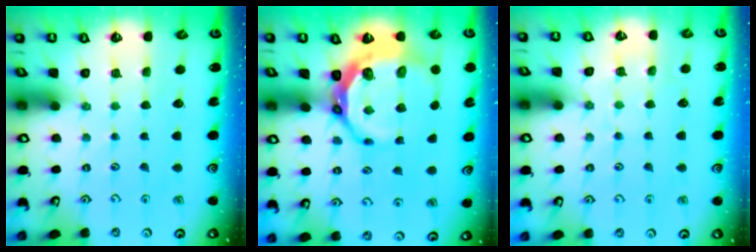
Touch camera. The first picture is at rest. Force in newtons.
{"total": 11.0, "press": 10.1, "slide": 4.3}
{"total": 6.8, "press": 6.8, "slide": 0.7}